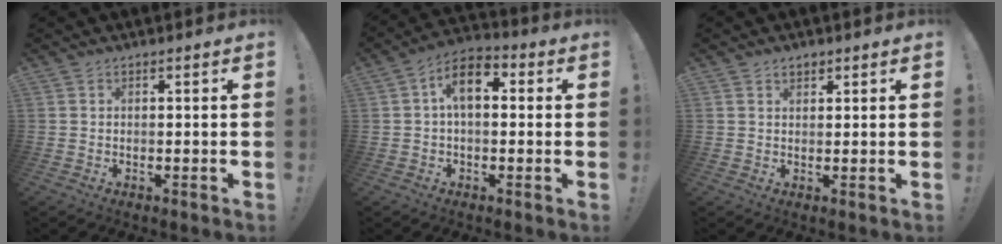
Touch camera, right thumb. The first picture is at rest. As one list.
[{"total": 9.2, "force": [2.1, 5.2, 7.3], "torque": [-0.123, 0.010, 0.042]}, {"total": 1.8, "force": [1.3, 1.0, 0.6], "torque": [-0.004, -0.006, 0.023]}]